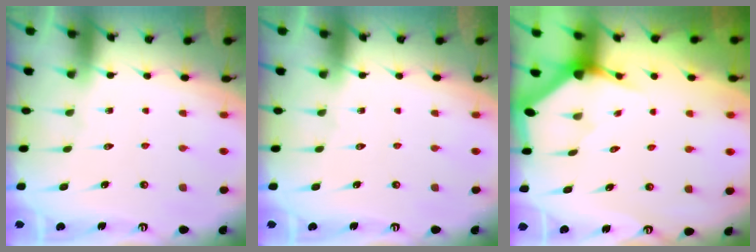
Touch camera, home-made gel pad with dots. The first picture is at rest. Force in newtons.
{"total": 0.0}
{"total": 3.4, "press": 3.4, "slide": 0.1}